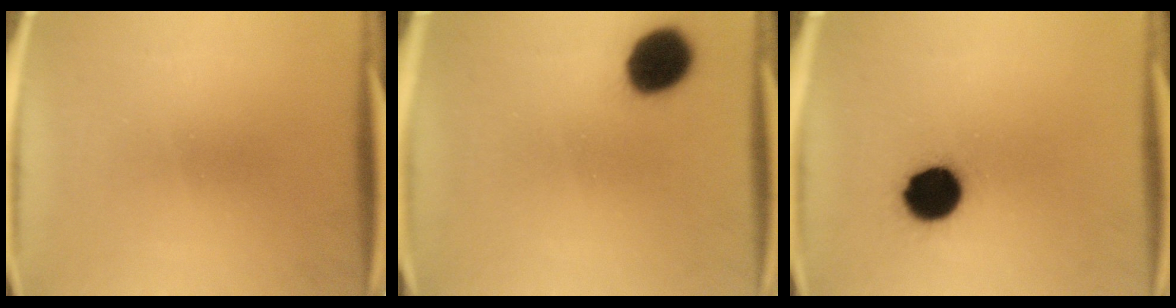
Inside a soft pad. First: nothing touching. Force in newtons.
{"total": 11.4}
{"total": 11.9}